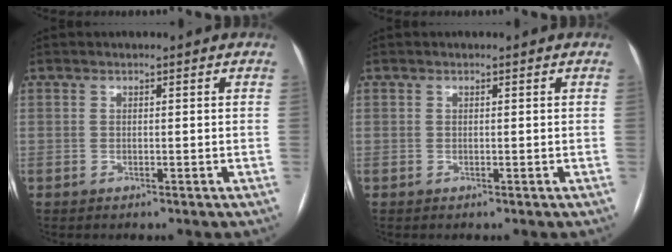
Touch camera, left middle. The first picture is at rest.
{"total": 0.0}